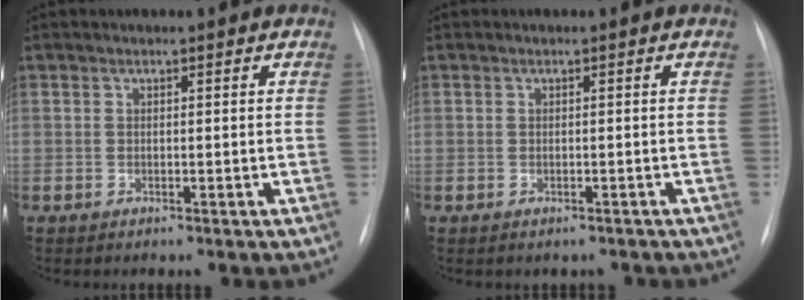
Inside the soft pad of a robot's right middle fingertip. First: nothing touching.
{"total": 1.5, "force": [-1.3, 0.7, 0.4], "torque": [-0.007, 0.000, -0.013]}